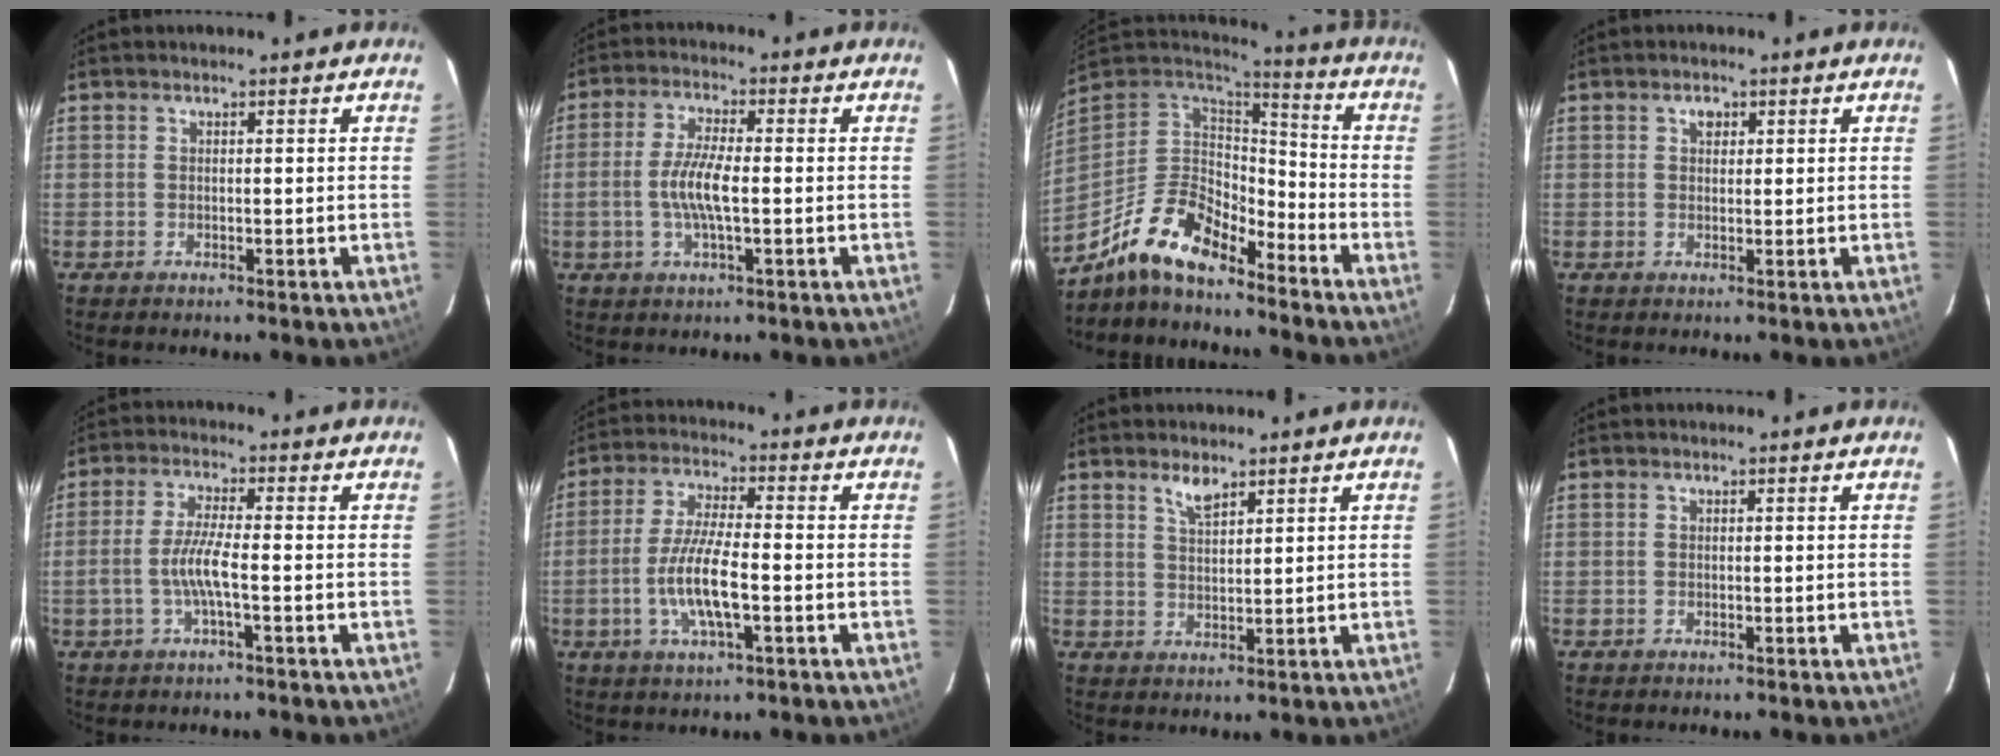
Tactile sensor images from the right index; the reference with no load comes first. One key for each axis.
{"total": 7.0, "fx": -0.9, "fy": 1.7, "fz": 6.7, "tx": -0.136, "ty": 0.002, "tz": -0.020}
{"total": 16.1, "fx": -12.1, "fy": 5.7, "fz": 9.0, "tx": -0.191, "ty": -0.006, "tz": -0.232}
{"total": 1.7, "fx": 0.7, "fy": 1.3, "fz": 0.8, "tx": -0.010, "ty": 0.007, "tz": 0.011}
{"total": 5.6, "fx": -1.6, "fy": 0.2, "fz": 5.3, "tx": -0.112, "ty": 0.000, "tz": -0.031}
{"total": 9.5, "fx": -2.6, "fy": 2.0, "fz": 9.0, "tx": -0.179, "ty": -0.006, "tz": -0.050}
{"total": 3.2, "fx": 2.5, "fy": 1.0, "fz": 1.9, "tx": -0.034, "ty": 0.000, "tz": 0.046}
{"total": 0.0}